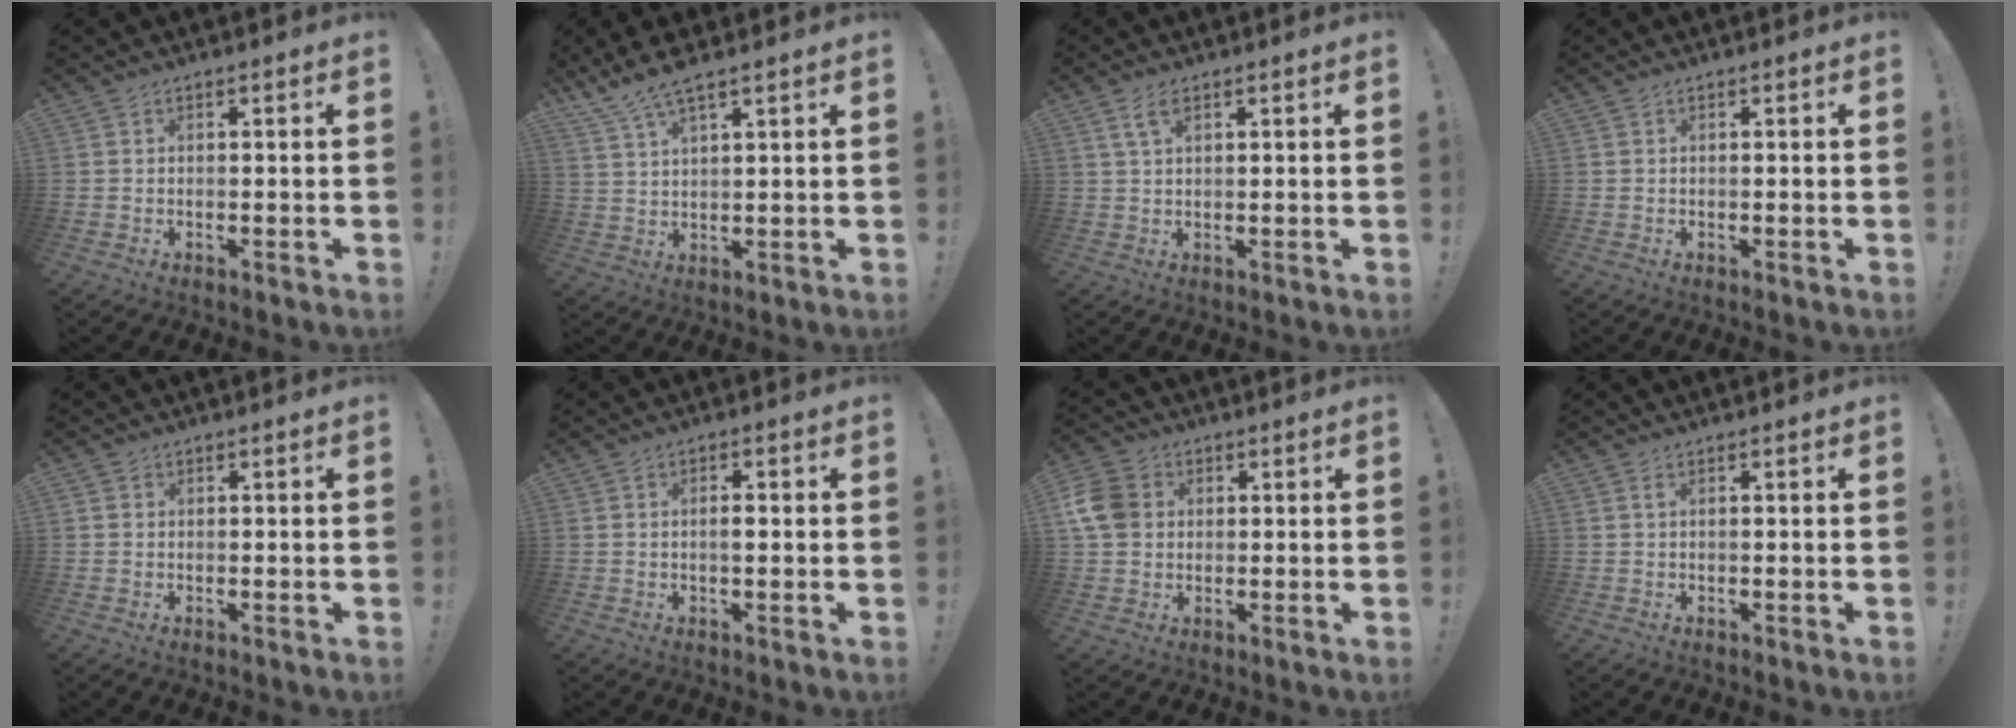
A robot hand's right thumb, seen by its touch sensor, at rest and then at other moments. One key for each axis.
{"total": 6.9, "fx": 5.5, "fy": 1.0, "fz": 4.0, "tx": -0.086, "ty": -0.023, "tz": 0.102}
{"total": 4.0, "fx": 2.0, "fy": 1.6, "fz": 3.1, "tx": -0.063, "ty": 0.003, "tz": 0.037}
{"total": 0.0}
{"total": 0.9, "fx": 0.2, "fy": 0.8, "fz": 0.1, "tx": -0.001, "ty": 0.002, "tz": 0.004}
{"total": 2.3, "fx": -0.4, "fy": 0.7, "fz": 2.2, "tx": -0.025, "ty": 0.000, "tz": -0.012}
{"total": 9.7, "fx": 1.7, "fy": 8.0, "fz": 5.1, "tx": -0.096, "ty": 0.005, "tz": 0.036}
{"total": 0.8, "fx": 0.2, "fy": -0.1, "fz": 0.8, "tx": -0.017, "ty": 0.002, "tz": 0.003}